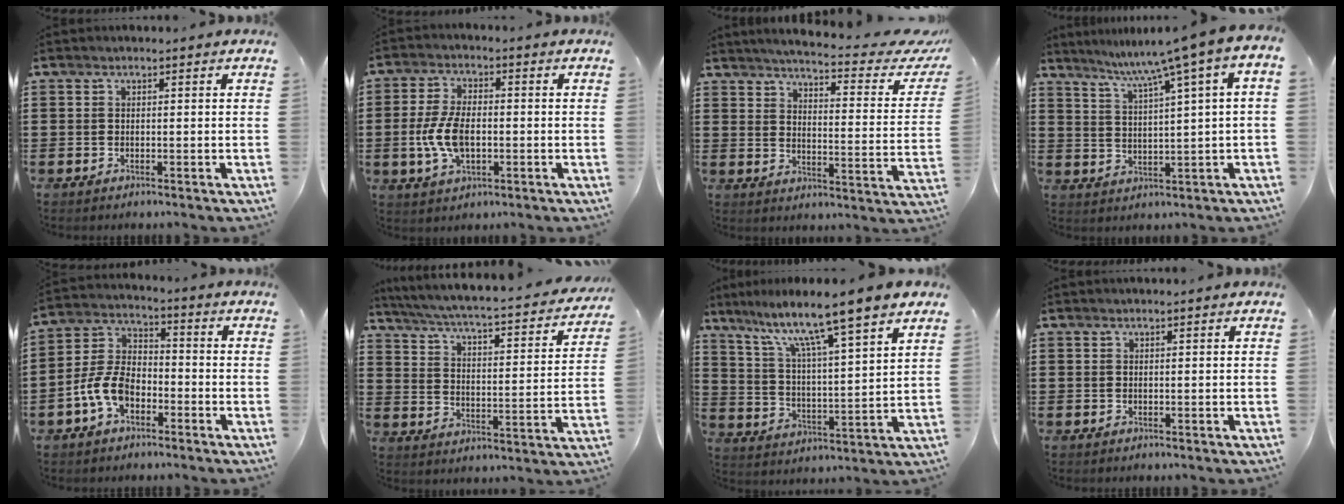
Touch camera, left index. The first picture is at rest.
{"total": 7.4, "force": [-1.0, 3.8, 6.3], "torque": [-0.152, -0.004, -0.027]}
{"total": 4.7, "force": [4.0, -0.5, 2.5], "torque": [-0.061, -0.036, 0.060]}
{"total": 6.1, "force": [3.7, -0.5, 4.8], "torque": [-0.106, -0.026, 0.055]}
{"total": 7.5, "force": [-3.6, 4.4, 4.9], "torque": [-0.133, 0.005, -0.078]}
{"total": 3.7, "force": [3.1, -0.2, 2.0], "torque": [-0.059, -0.038, 0.040]}
{"total": 9.6, "force": [7.8, -0.4, 5.7], "torque": [-0.132, -0.056, 0.121]}
{"total": 0.0}